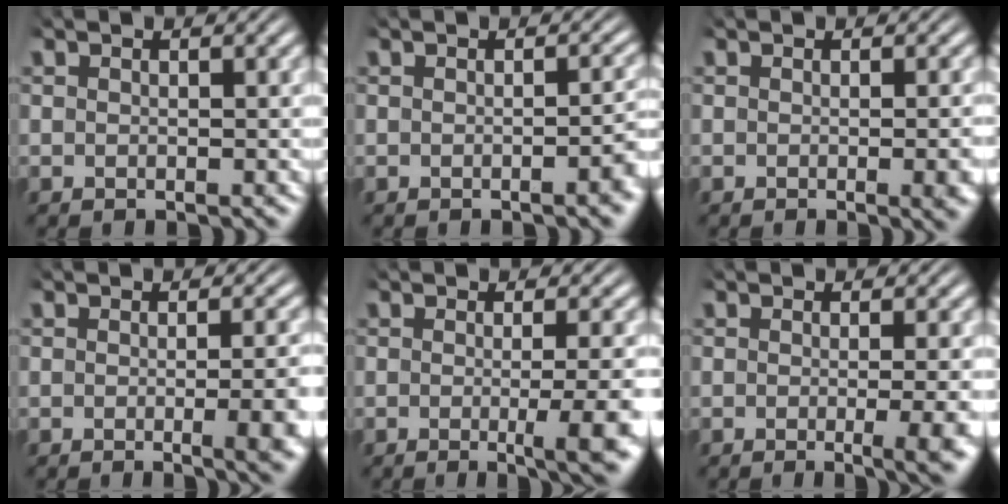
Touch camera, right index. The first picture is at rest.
{"total": 1.6, "force": [-0.9, 0.1, 1.4], "torque": [-0.015, 0.007, -0.018]}
{"total": 1.7, "force": [-0.5, 0.1, 1.6], "torque": [-0.016, 0.002, -0.010]}
{"total": 3.9, "force": [-1.3, 0.5, 3.7], "torque": [-0.036, 0.003, -0.024]}
{"total": 5.4, "force": [-1.8, 0.8, 5.0], "torque": [-0.044, 0.001, -0.032]}
{"total": 4.3, "force": [-1.3, 0.5, 4.0], "torque": [-0.035, 0.000, -0.025]}